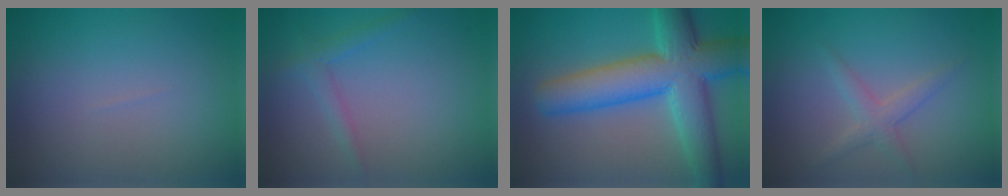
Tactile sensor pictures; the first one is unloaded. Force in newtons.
{"total": 1.5, "press": 1.5, "slide": 0.1}
{"total": 10.3, "press": 10.3, "slide": 0.2}
{"total": 1.9, "press": 1.9, "slide": 0.1}